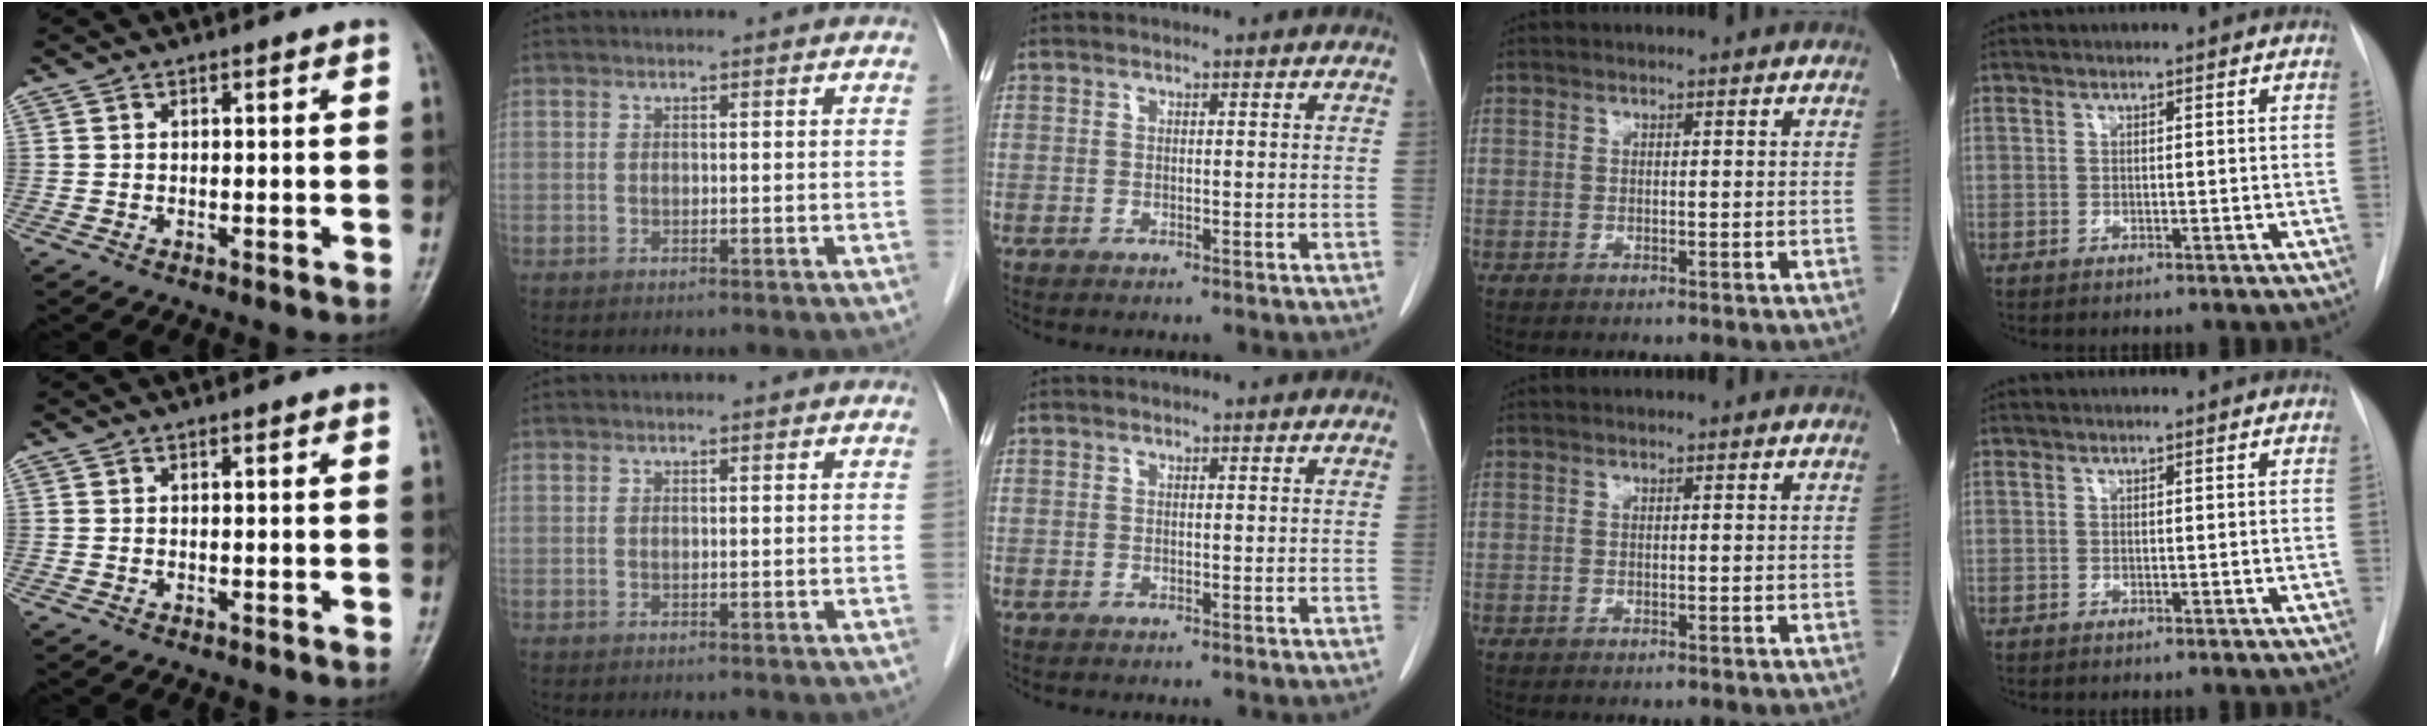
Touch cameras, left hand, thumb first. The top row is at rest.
{}